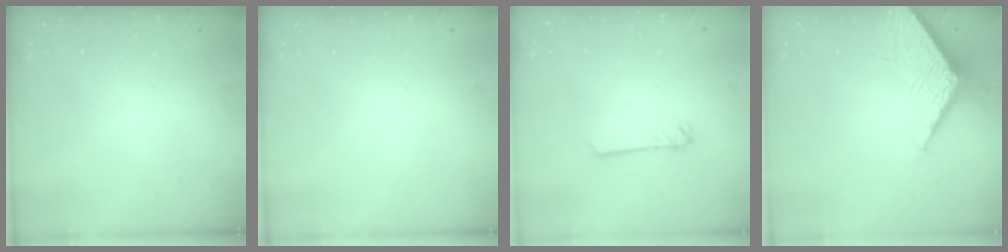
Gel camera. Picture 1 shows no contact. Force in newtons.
{"total": 0.0}
{"total": 3.0, "press": 3.0, "slide": 0.2}
{"total": 6.1, "press": 6.1, "slide": 0.5}